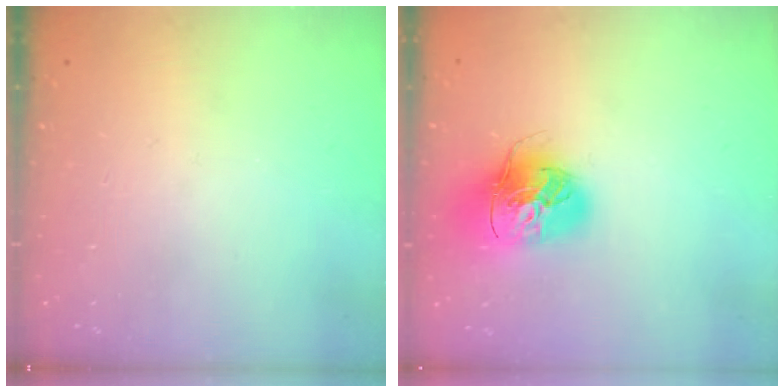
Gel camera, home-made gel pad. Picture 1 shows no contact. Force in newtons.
{"total": 16.2, "press": 16.1, "slide": 2.0}